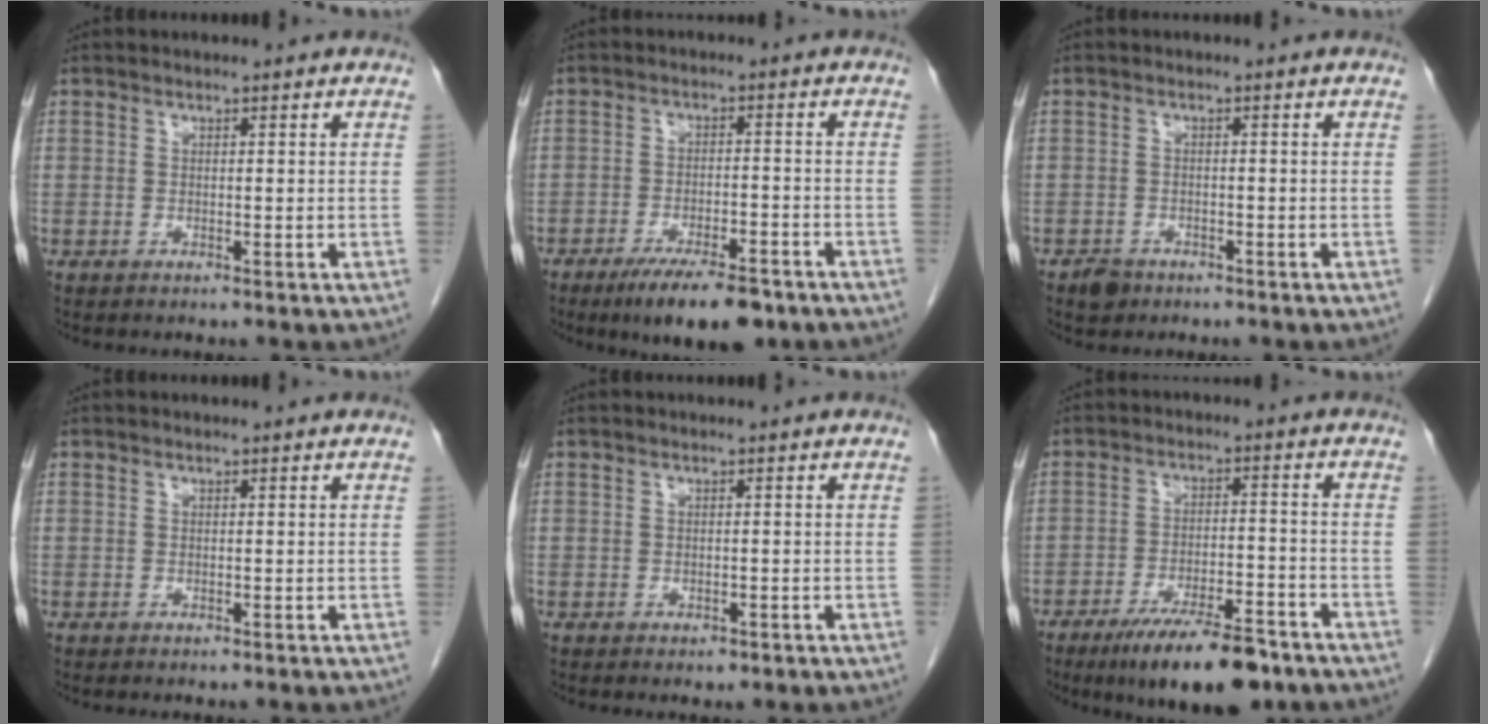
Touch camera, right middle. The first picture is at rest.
{"total": 9.7, "force": [-7.0, 2.6, 6.1], "torque": [-0.094, -0.011, -0.110]}
{"total": 2.3, "force": [-1.7, 1.5, 0.6], "torque": [-0.014, 0.003, -0.022]}
{"total": 0.0}
{"total": 1.0, "force": [-0.6, 0.7, 0.5], "torque": [-0.009, 0.000, -0.003]}
{"total": 12.2, "force": [-8.9, 2.9, 7.8], "torque": [-0.121, -0.012, -0.144]}